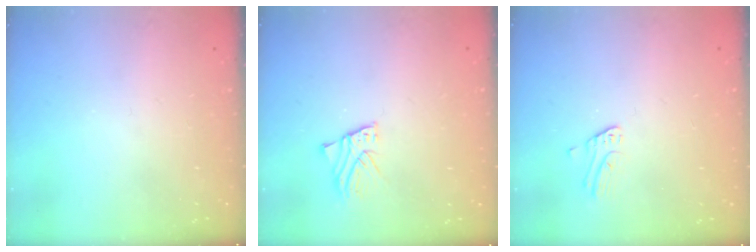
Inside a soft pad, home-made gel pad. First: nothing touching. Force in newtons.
{"total": 2.3, "press": 2.3, "slide": 0.1}
{"total": 2.6, "press": 2.6, "slide": 0.3}